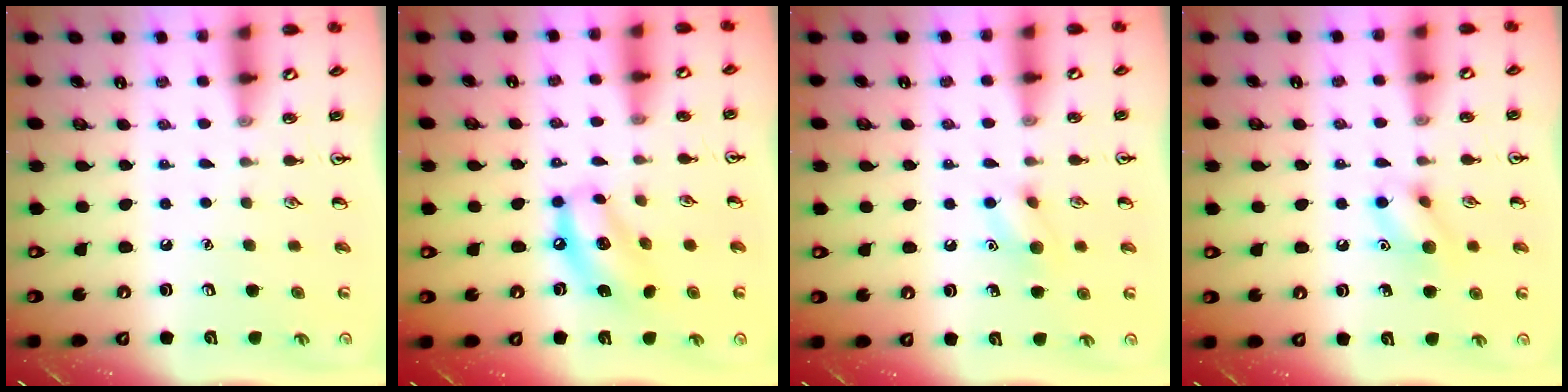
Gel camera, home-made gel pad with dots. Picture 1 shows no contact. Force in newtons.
{"total": 10.5, "press": 10.2, "slide": 2.7}
{"total": 7.8, "press": 7.7, "slide": 1.2}
{"total": 9.0, "press": 8.9, "slide": 0.6}